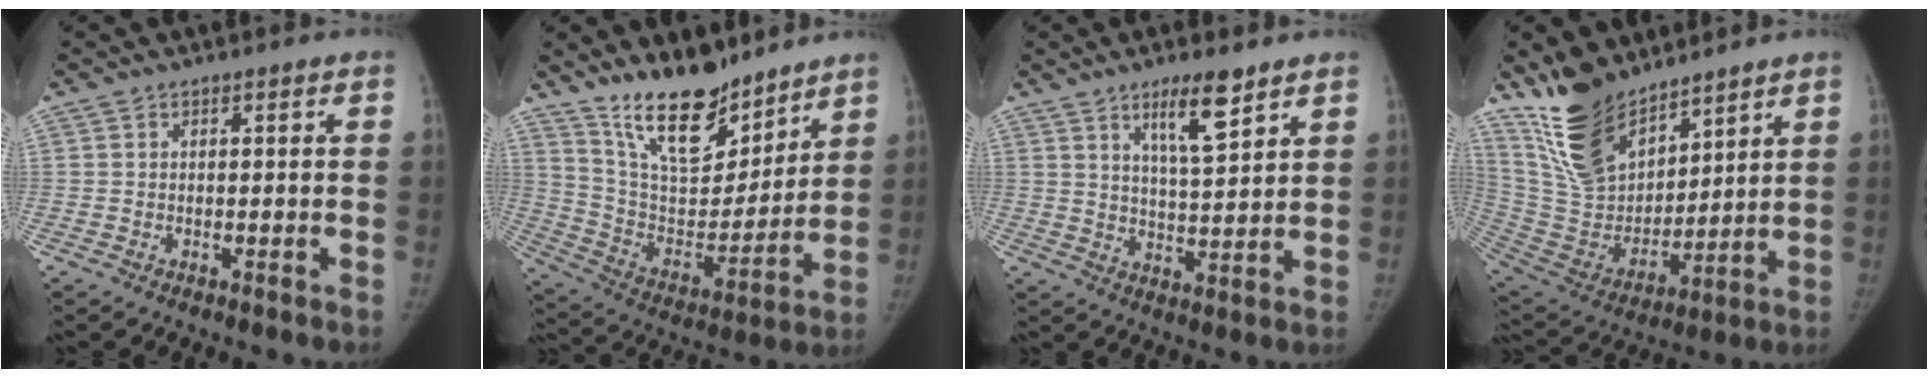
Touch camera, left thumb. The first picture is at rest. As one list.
[{"total": 18.4, "force": [14.2, 7.3, 9.1], "torque": [-0.108, -0.093, 0.256]}, {"total": 8.3, "force": [5.2, 1.8, 6.3], "torque": [-0.099, -0.034, 0.092]}, {"total": 18.1, "force": [13.8, 8.4, 8.0], "torque": [-0.106, -0.073, 0.278]}]